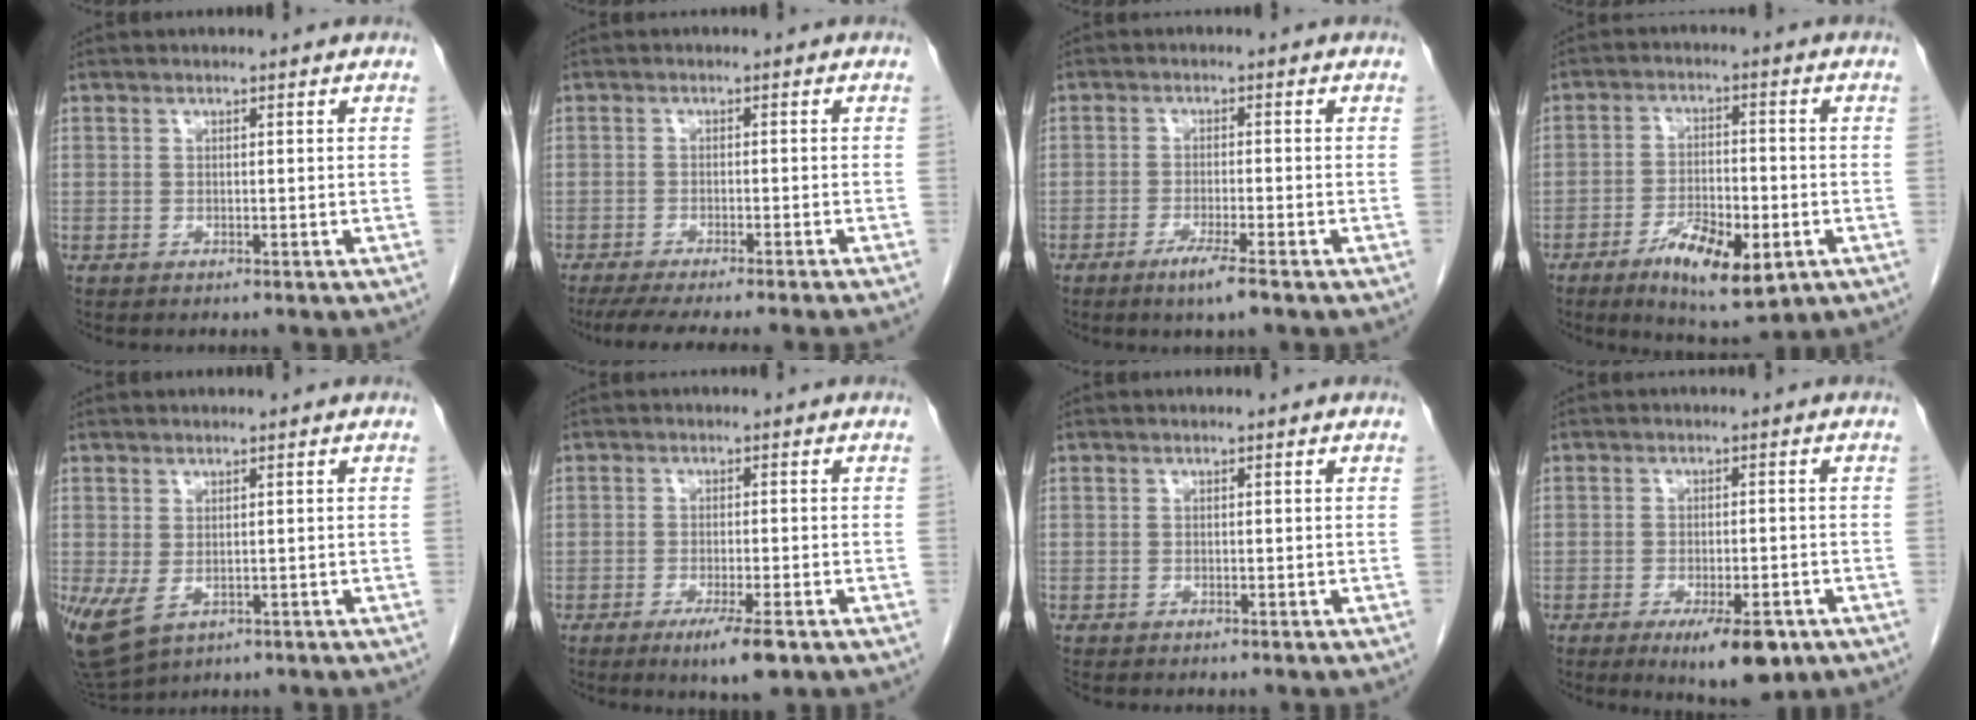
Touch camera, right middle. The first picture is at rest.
{"total": 11.2, "force": [-9.7, -0.3, 5.5], "torque": [-0.054, -0.020, -0.137]}
{"total": 4.0, "force": [-2.6, -0.1, 3.0], "torque": [-0.059, -0.010, -0.049]}
{"total": 9.4, "force": [-4.4, 2.7, 7.9], "torque": [-0.139, -0.014, -0.067]}
{"total": 8.2, "force": [-2.6, 5.1, 5.8], "torque": [-0.137, -0.010, -0.031]}
{"total": 5.1, "force": [-2.9, 0.7, 4.1], "torque": [-0.070, -0.010, -0.044]}
{"total": 0.5, "force": [-0.5, 0.1, 0.1], "torque": [-0.003, 0.000, -0.011]}
{"total": 7.6, "force": [-4.3, 2.4, 5.8], "torque": [-0.080, -0.009, -0.054]}